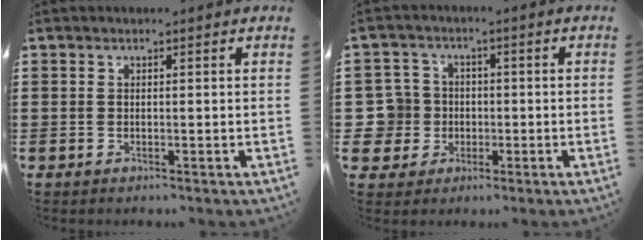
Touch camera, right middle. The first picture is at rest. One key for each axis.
{"total": 6.6, "fx": -0.5, "fy": 6.5, "fz": 1.2, "tx": -0.072, "ty": 0.004, "tz": -0.010}